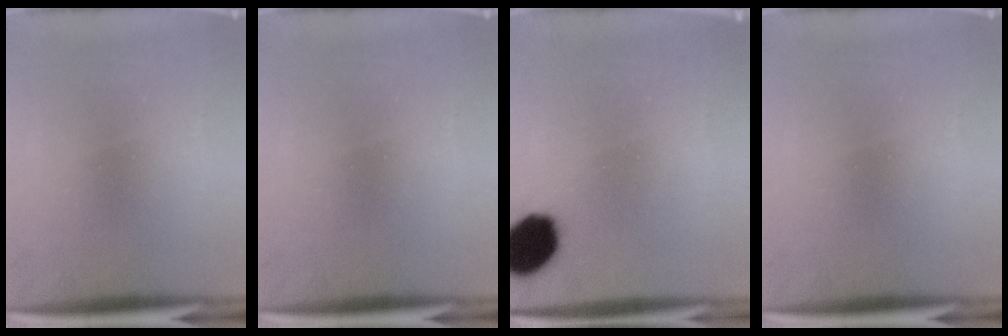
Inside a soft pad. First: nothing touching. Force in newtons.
{"total": 0.0}
{"total": 12.0}
{"total": 0.0}